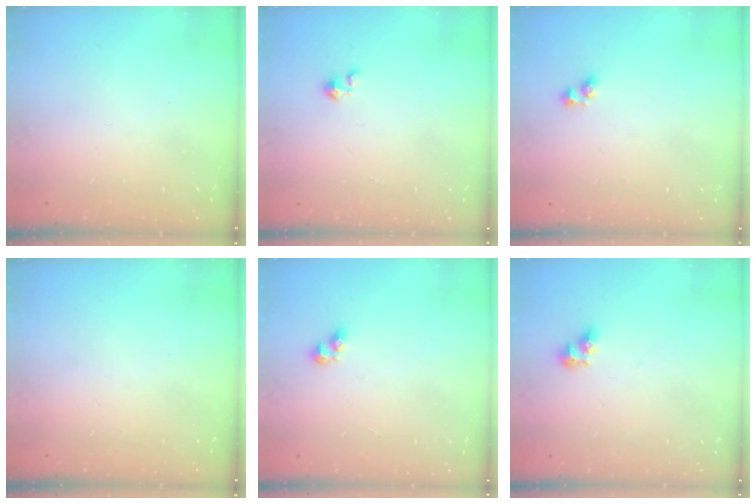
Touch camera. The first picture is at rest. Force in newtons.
{"total": 1.5, "press": 1.5, "slide": 0.1}
{"total": 4.0, "press": 4.0, "slide": 0.3}
{"total": 0.0}
{"total": 3.5, "press": 3.5, "slide": 0.4}
{"total": 6.1, "press": 6.1, "slide": 0.3}